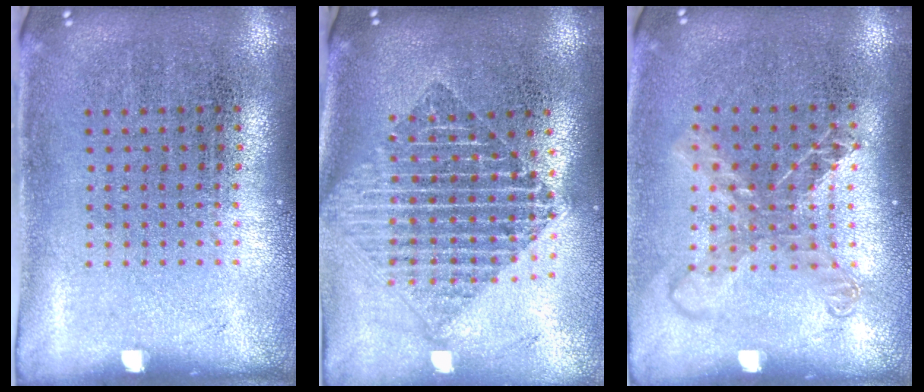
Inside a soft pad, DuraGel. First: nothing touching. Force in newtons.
{"total": 2.1, "press": 1.7, "slide": 1.2}
{"total": 1.6, "press": 1.3, "slide": 0.9}